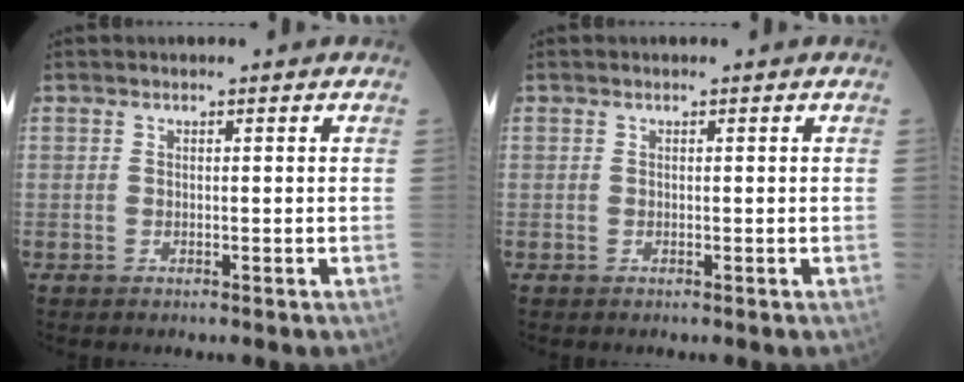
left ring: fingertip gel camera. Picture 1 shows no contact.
{"total": 0.0}